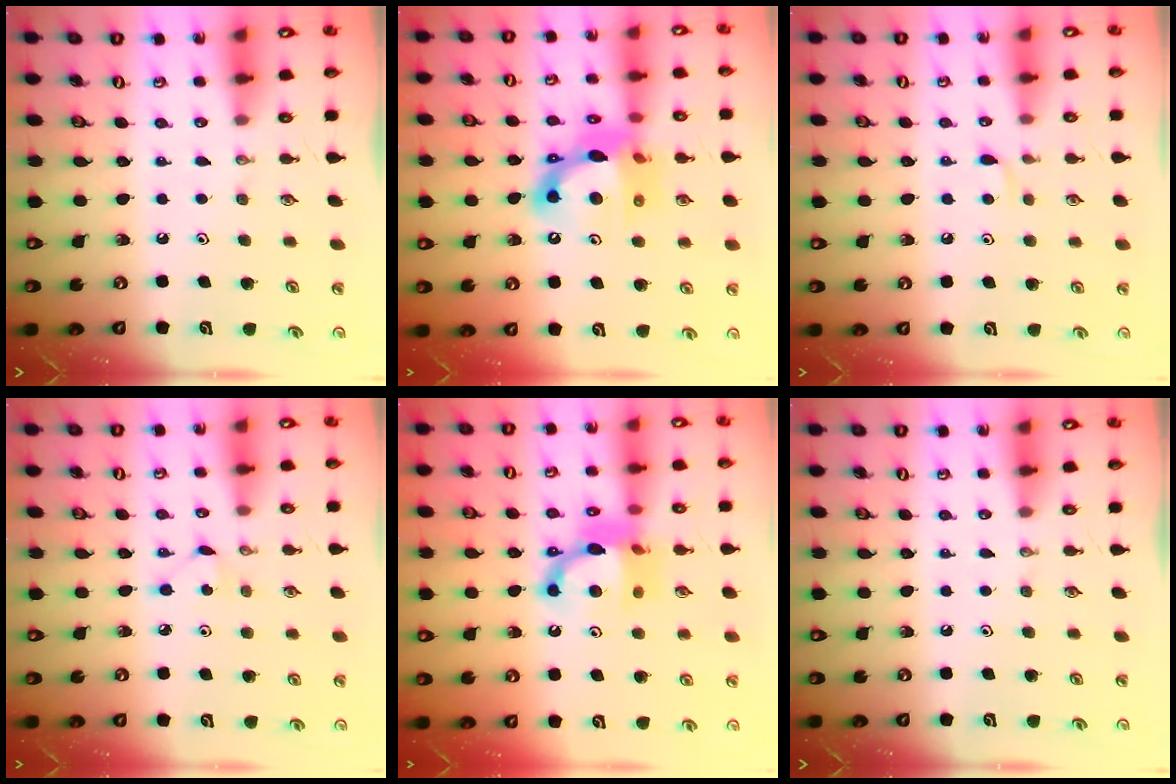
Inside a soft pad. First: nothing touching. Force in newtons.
{"total": 13.8, "press": 13.7, "slide": 1.6}
{"total": 4.4, "press": 4.3, "slide": 0.6}
{"total": 3.4, "press": 3.4, "slide": 0.3}
{"total": 11.8, "press": 11.7, "slide": 1.0}
{"total": 0.0}